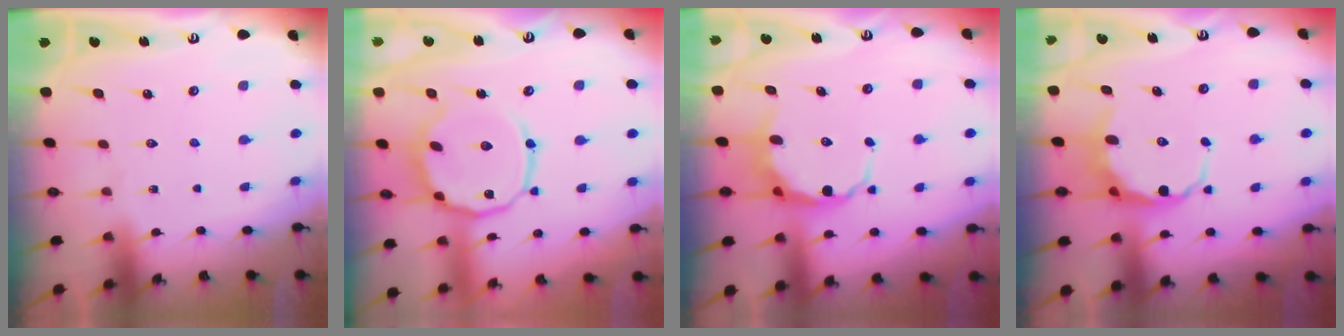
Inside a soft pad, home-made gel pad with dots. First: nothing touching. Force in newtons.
{"total": 12.2, "press": 12.1, "slide": 1.0}
{"total": 7.7, "press": 7.5, "slide": 1.7}
{"total": 8.9, "press": 8.7, "slide": 2.1}